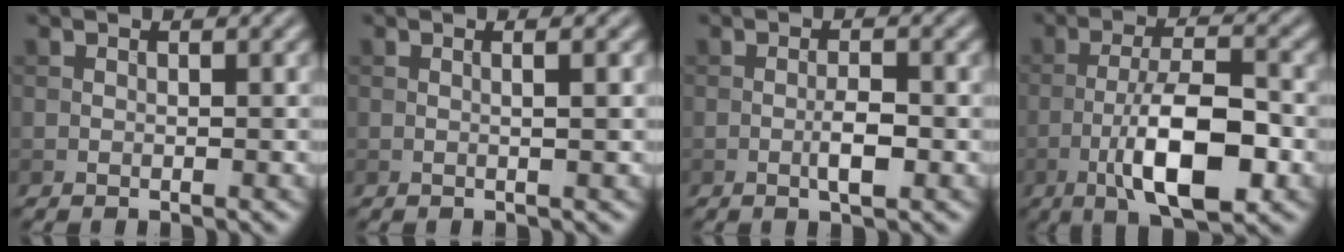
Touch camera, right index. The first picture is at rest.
{"total": 1.7, "force": [0.2, 0.5, 1.6], "torque": [-0.020, 0.004, -0.005]}
{"total": 2.4, "force": [-0.7, 0.6, 2.2], "torque": [-0.038, 0.002, -0.013]}
{"total": 9.1, "force": [-3.3, 2.9, 8.0], "torque": [-0.136, 0.008, -0.061]}